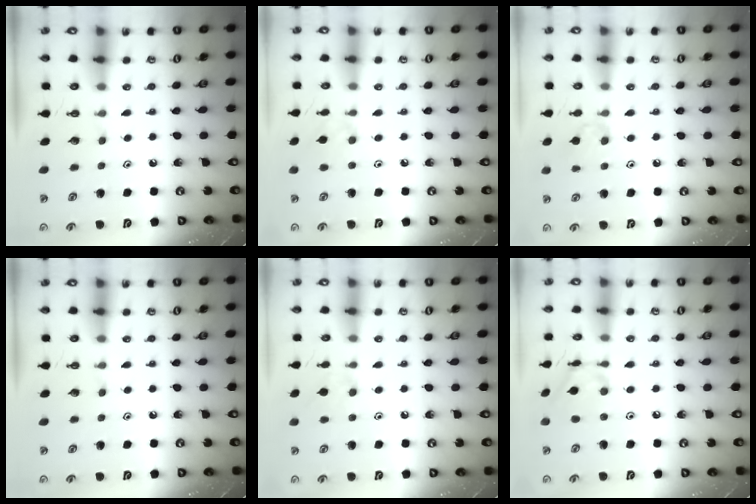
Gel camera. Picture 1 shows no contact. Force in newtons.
{"total": 2.4, "press": 2.4, "slide": 0.4}
{"total": 6.4, "press": 6.3, "slide": 0.8}
{"total": 0.0}
{"total": 4.6, "press": 4.6, "slide": 0.7}
{"total": 9.8, "press": 9.8, "slide": 0.6}